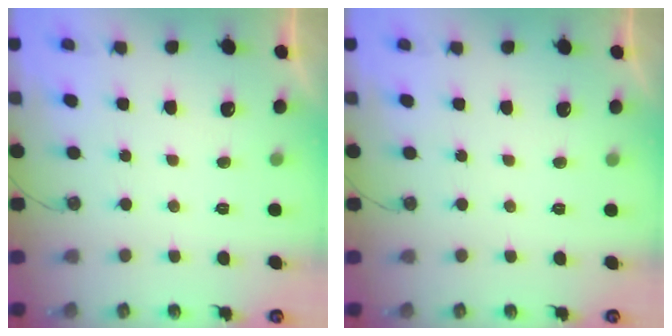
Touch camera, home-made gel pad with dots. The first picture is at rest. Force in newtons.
{"total": 0.0}